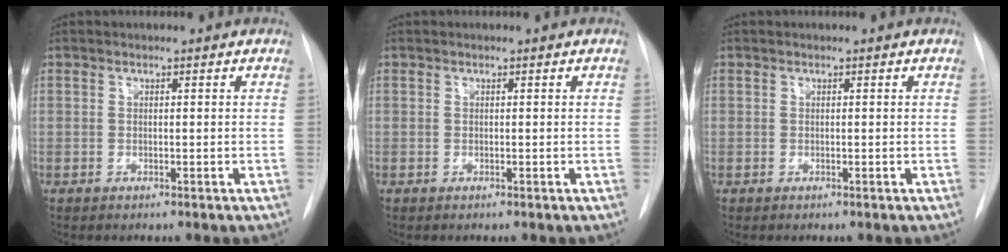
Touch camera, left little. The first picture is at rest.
{"total": 0.0}
{"total": 0.0}